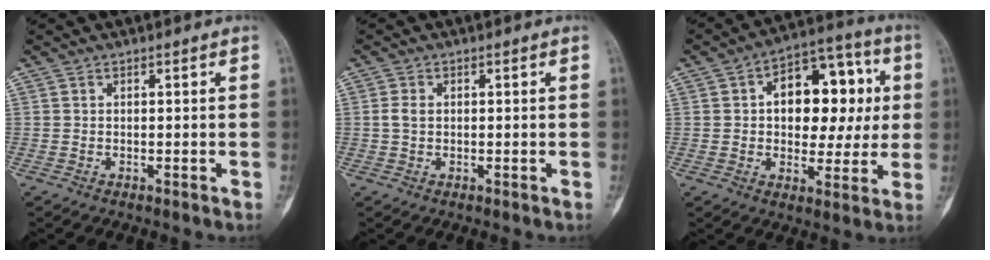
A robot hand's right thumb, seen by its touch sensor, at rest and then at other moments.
{"total": 1.9, "force": [0.2, 1.4, 1.4], "torque": [-0.031, 0.003, 0.003]}
{"total": 17.3, "force": [2.7, 10.8, 13.2], "torque": [-0.133, 0.027, 0.038]}